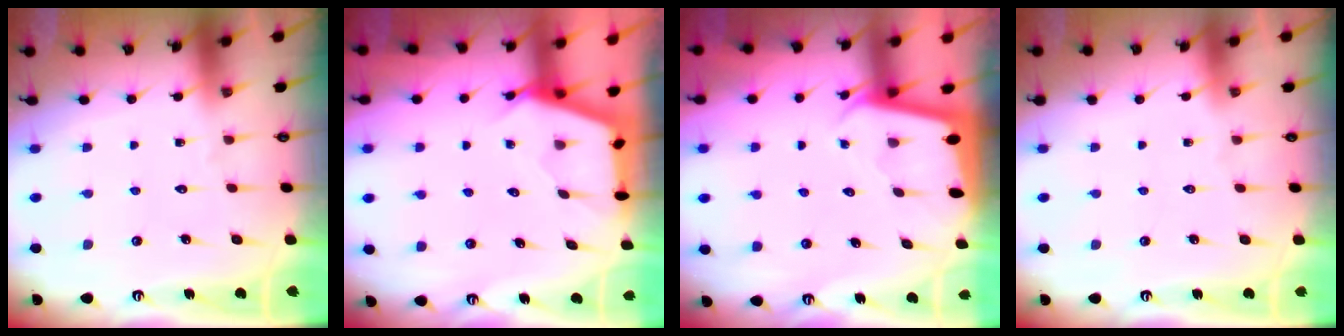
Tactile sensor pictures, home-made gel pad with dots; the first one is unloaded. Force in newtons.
{"total": 2.6, "press": 2.6, "slide": 0.3}
{"total": 1.9, "press": 1.9, "slide": 0.0}
{"total": 0.0}